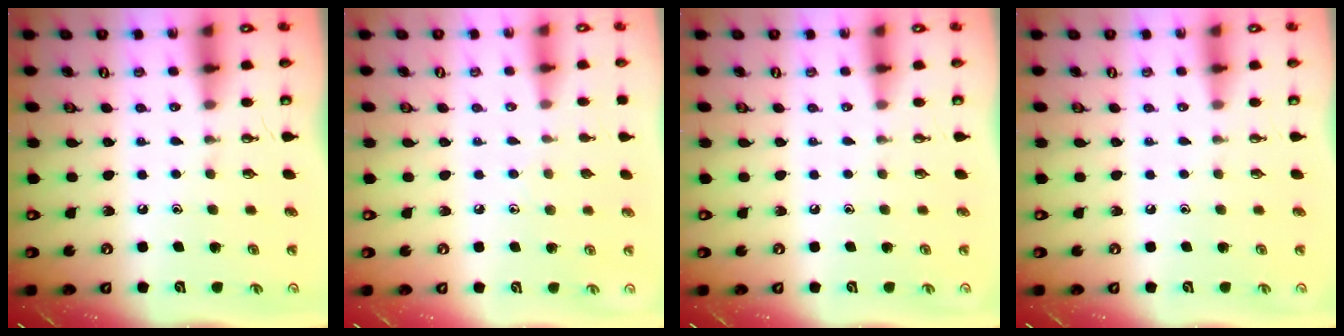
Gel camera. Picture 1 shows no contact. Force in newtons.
{"total": 5.2, "press": 5.2, "slide": 0.7}
{"total": 0.0}
{"total": 0.0}